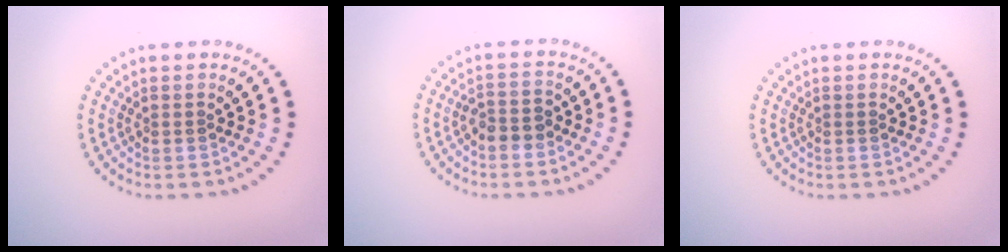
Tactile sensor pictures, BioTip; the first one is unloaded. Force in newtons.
{"total": 1.8, "press": 1.7, "slide": 0.6}
{"total": 0.0}